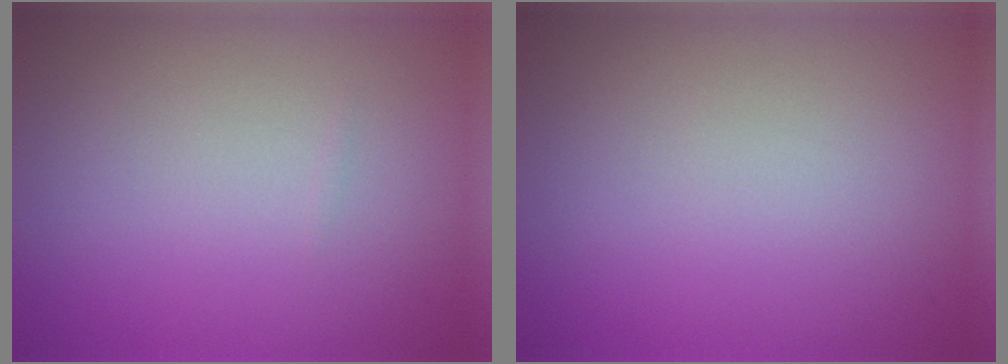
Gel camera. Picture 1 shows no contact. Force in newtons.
{"total": 0.0}